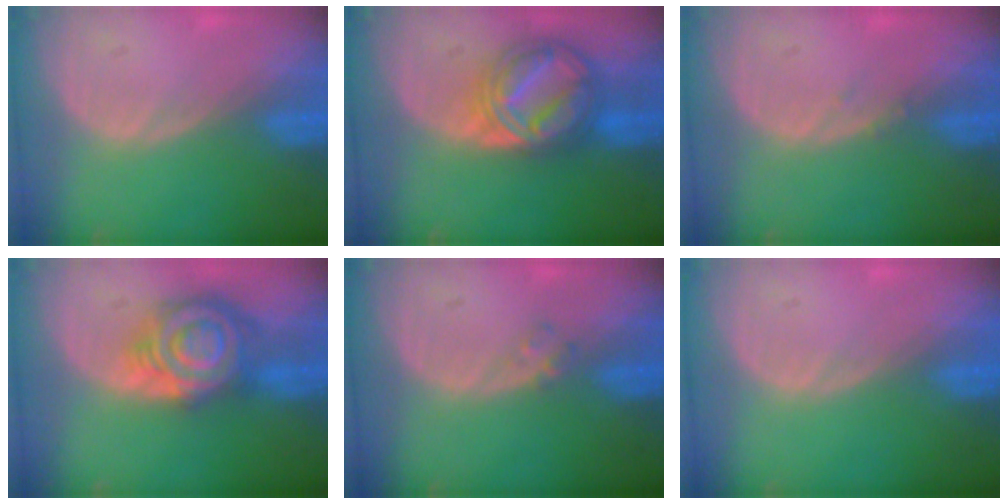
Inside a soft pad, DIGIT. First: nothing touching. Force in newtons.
{"total": 9.2, "press": 9.1, "slide": 0.6}
{"total": 0.6, "press": 0.6, "slide": 0.3}
{"total": 9.2, "press": 9.2, "slide": 0.6}
{"total": 1.2, "press": 1.2, "slide": 0.2}
{"total": 0.0}